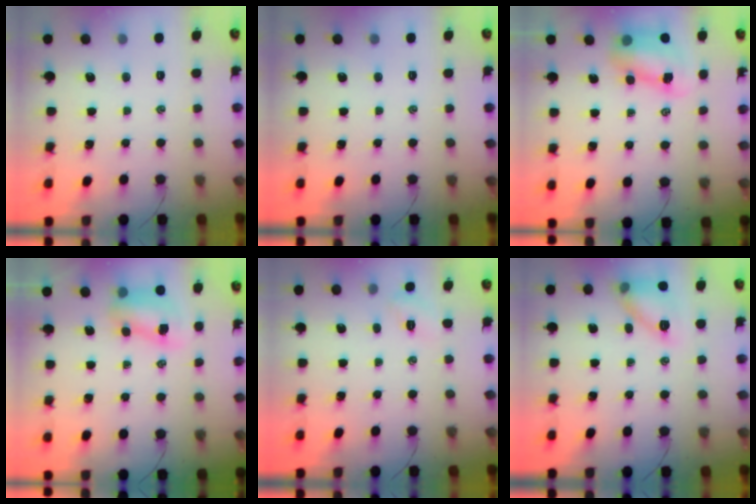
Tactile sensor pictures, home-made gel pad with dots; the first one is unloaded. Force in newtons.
{"total": 0.0}
{"total": 8.0, "press": 7.8, "slide": 1.5}
{"total": 8.0, "press": 7.9, "slide": 1.0}
{"total": 3.0, "press": 2.9, "slide": 0.9}
{"total": 11.9, "press": 11.9, "slide": 0.6}